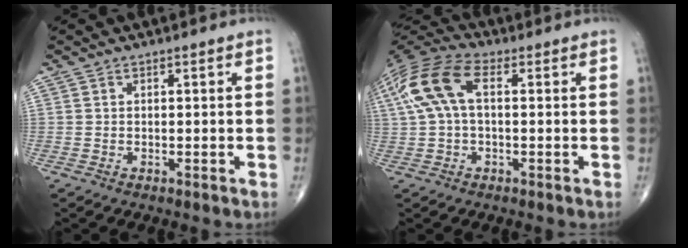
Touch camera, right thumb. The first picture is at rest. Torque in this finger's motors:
{"motor_torque": [0.23, 0.36, 1.15, 0.19, 0.42]}